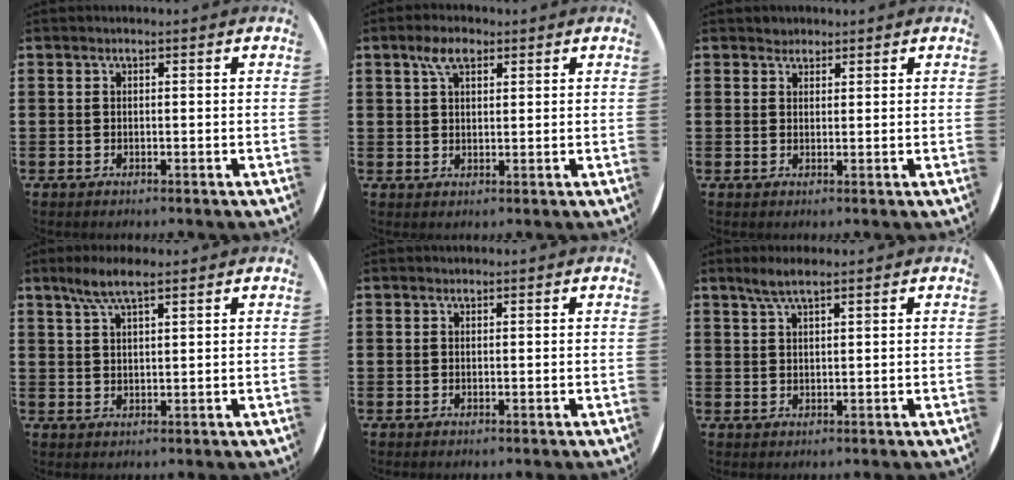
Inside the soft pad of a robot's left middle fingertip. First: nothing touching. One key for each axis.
{"total": 4.1, "fx": 2.6, "fy": 1.8, "fz": 2.6, "tx": -0.040, "ty": 0.001, "tz": 0.043}
{"total": 1.2, "fx": 1.2, "fy": 0.4, "fz": -0.2, "tx": 0.002, "ty": 0.001, "tz": 0.023}
{"total": 4.7, "fx": 3.3, "fy": 1.0, "fz": 3.2, "tx": -0.069, "ty": 0.003, "tz": 0.058}
{"total": 0.0}
{"total": 2.7, "fx": 2.1, "fy": 0.2, "fz": 1.7, "tx": -0.036, "ty": 0.003, "tz": 0.037}